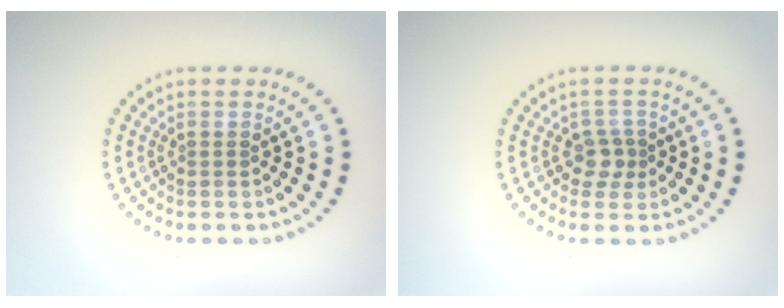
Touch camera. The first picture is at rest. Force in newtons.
{"total": 1.8, "press": 1.5, "slide": 1.0}